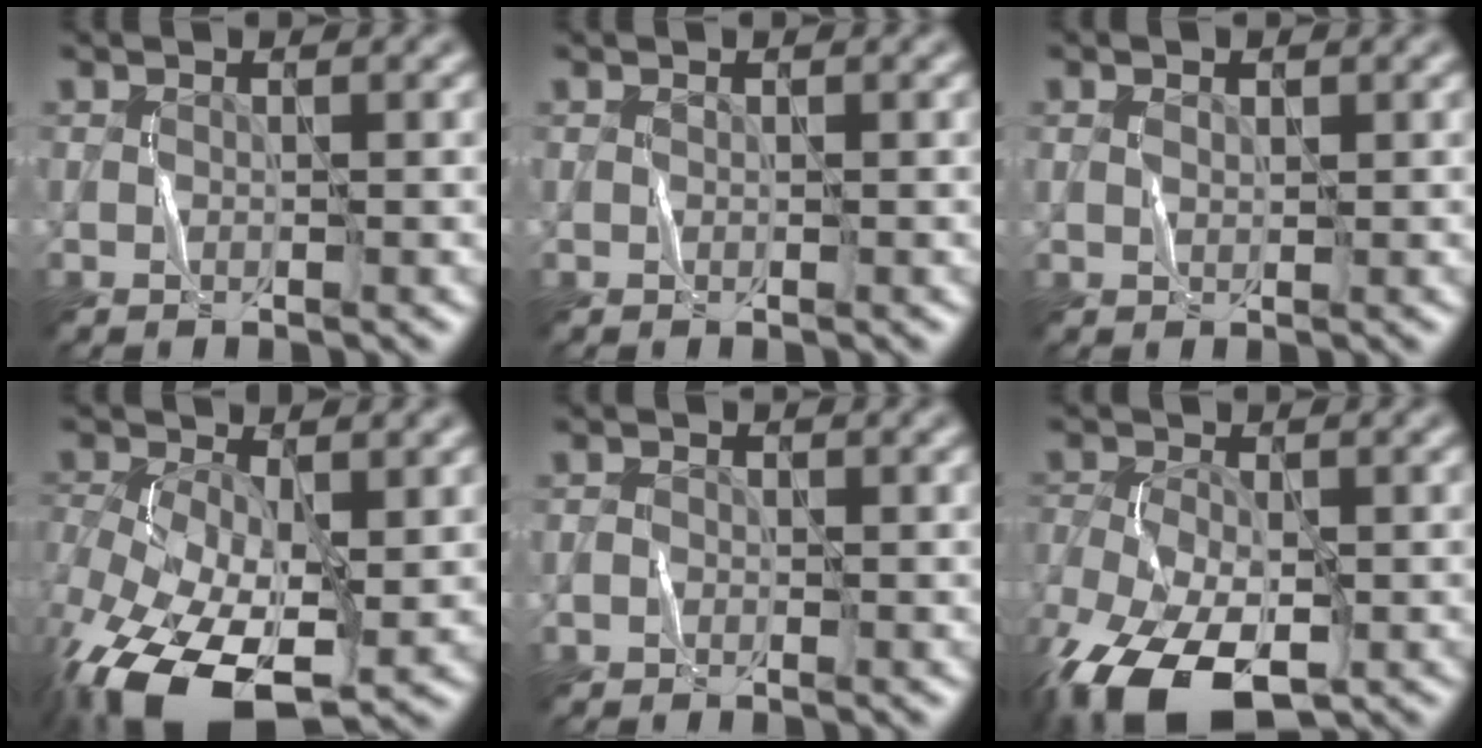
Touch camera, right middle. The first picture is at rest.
{"total": 0.0}
{"total": 0.8, "force": [0.4, 0.5, 0.5], "torque": [-0.009, 0.003, 0.010]}
{"total": 11.9, "force": [-4.3, 6.7, 8.9], "torque": [-0.197, -0.039, -0.070]}
{"total": 0.8, "force": [-0.4, 0.6, 0.3], "torque": [-0.005, 0.001, -0.009]}
{"total": 10.9, "force": [-5.7, 5.6, 7.5], "torque": [-0.169, -0.040, -0.101]}